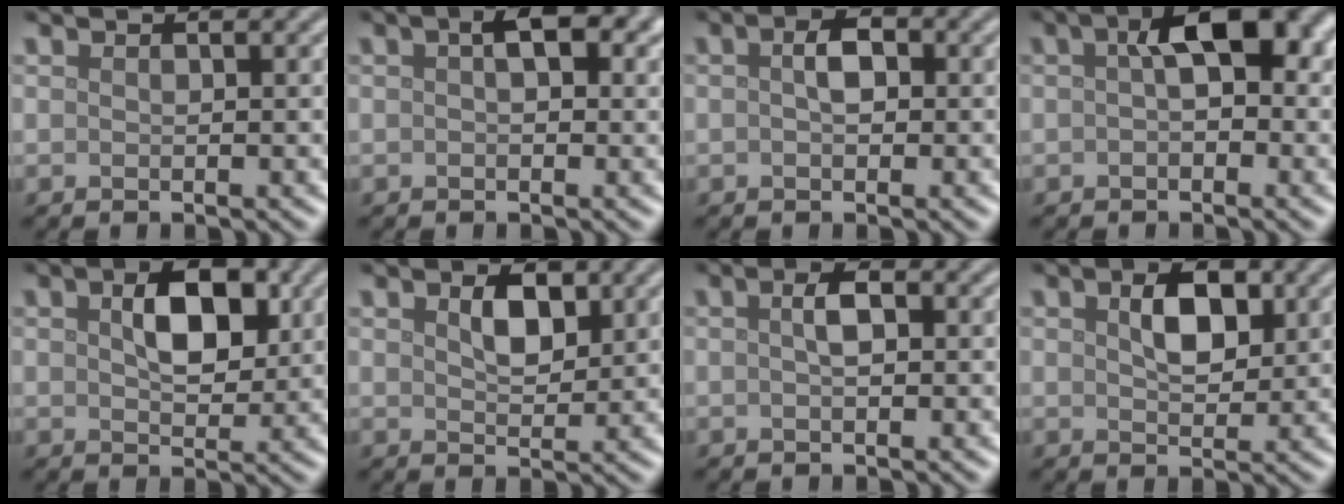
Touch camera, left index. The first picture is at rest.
{"total": 3.6, "force": [1.0, 1.9, 3.0], "torque": [-0.032, 0.009, 0.008]}
{"total": 2.2, "force": [0.2, 1.2, 1.8], "torque": [-0.031, 0.005, -0.002]}
{"total": 5.6, "force": [0.9, 2.7, 4.8], "torque": [-0.059, 0.012, 0.005]}
{"total": 4.9, "force": [1.2, 2.8, 3.9], "torque": [-0.065, 0.004, 0.018]}
{"total": 2.7, "force": [1.1, 1.5, 1.9], "torque": [-0.036, 0.000, 0.020]}
{"total": 1.8, "force": [0.1, 0.7, 1.7], "torque": [-0.030, 0.005, -0.001]}
{"total": 3.6, "force": [1.0, 2.0, 2.7], "torque": [-0.050, 0.003, 0.019]}